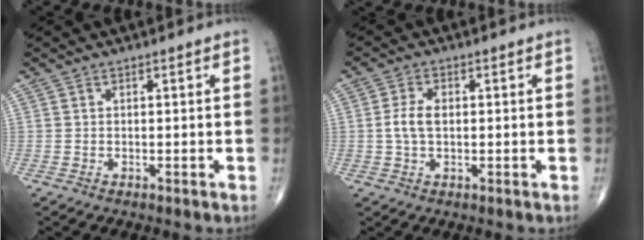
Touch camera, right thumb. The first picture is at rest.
{"total": 4.0, "force": [0.1, 2.3, 3.3], "torque": [-0.073, 0.007, -0.001]}